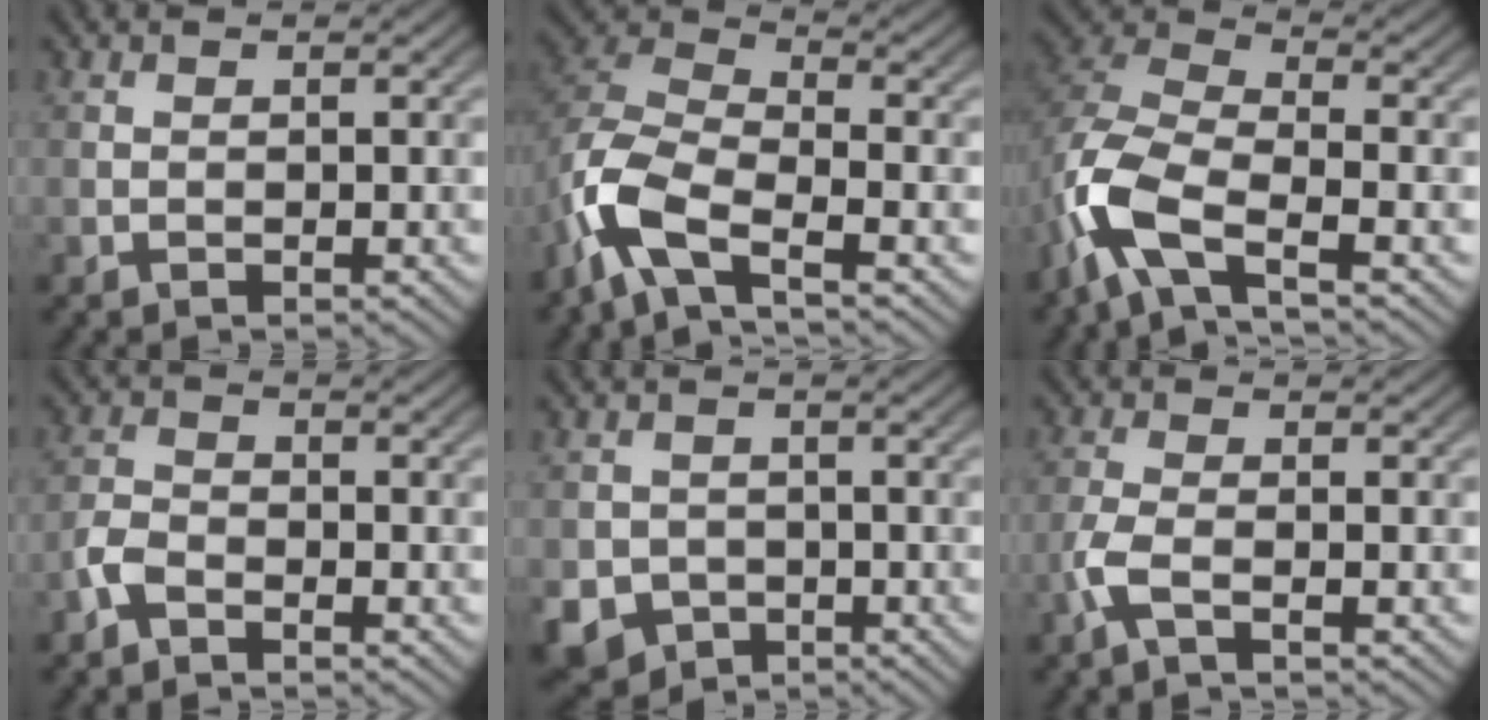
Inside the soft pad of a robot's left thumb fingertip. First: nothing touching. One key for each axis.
{"total": 8.3, "fx": -4.4, "fy": 3.4, "fz": 6.1, "tx": -0.141, "ty": 0.002, "tz": -0.110}
{"total": 9.0, "fx": -4.3, "fy": 3.8, "fz": 6.9, "tx": -0.162, "ty": 0.000, "tz": -0.108}
{"total": 2.7, "fx": -2.0, "fy": 1.3, "fz": 1.4, "tx": -0.033, "ty": 0.002, "tz": -0.051}
{"total": 5.9, "fx": -2.5, "fy": 5.0, "fz": 2.0, "tx": -0.043, "ty": -0.019, "tz": -0.049}
{"total": 3.1, "fx": -1.6, "fy": 0.7, "fz": 2.6, "tx": -0.066, "ty": 0.000, "tz": -0.045}